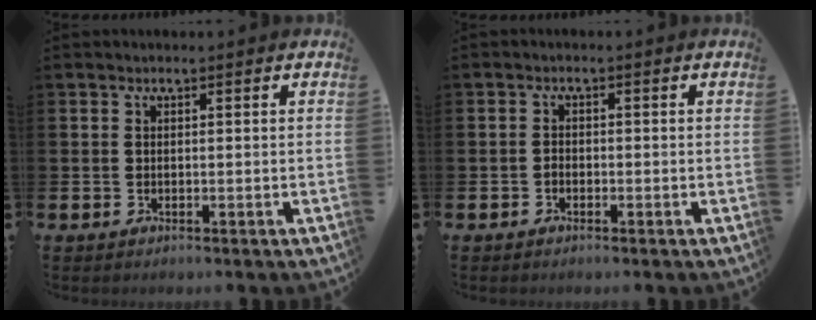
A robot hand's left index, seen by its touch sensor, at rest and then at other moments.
{"total": 1.0, "force": [-0.7, 0.7, 0.3], "torque": [-0.007, 0.002, -0.014]}